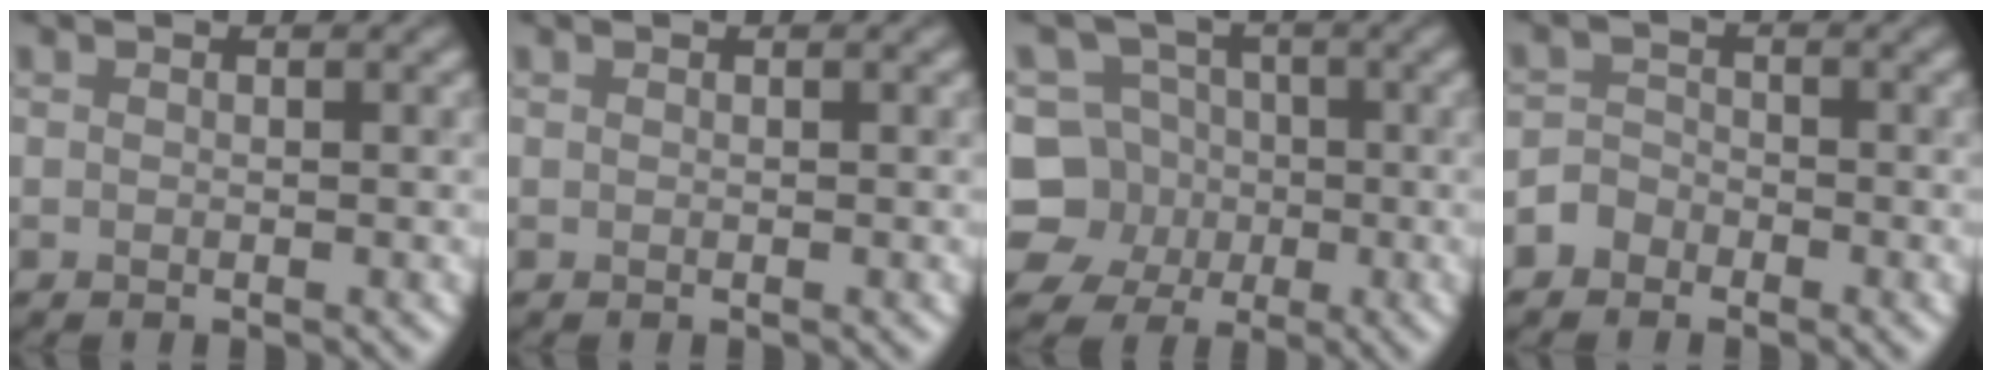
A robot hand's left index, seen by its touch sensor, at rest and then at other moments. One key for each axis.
{"total": 0.0}
{"total": 7.8, "fx": -2.1, "fy": 7.3, "fz": 1.8, "tx": -0.033, "ty": 0.014, "tz": -0.068}
{"total": 1.7, "fx": -1.4, "fy": 1.0, "fz": -0.1, "tx": 0.007, "ty": 0.010, "tz": -0.030}